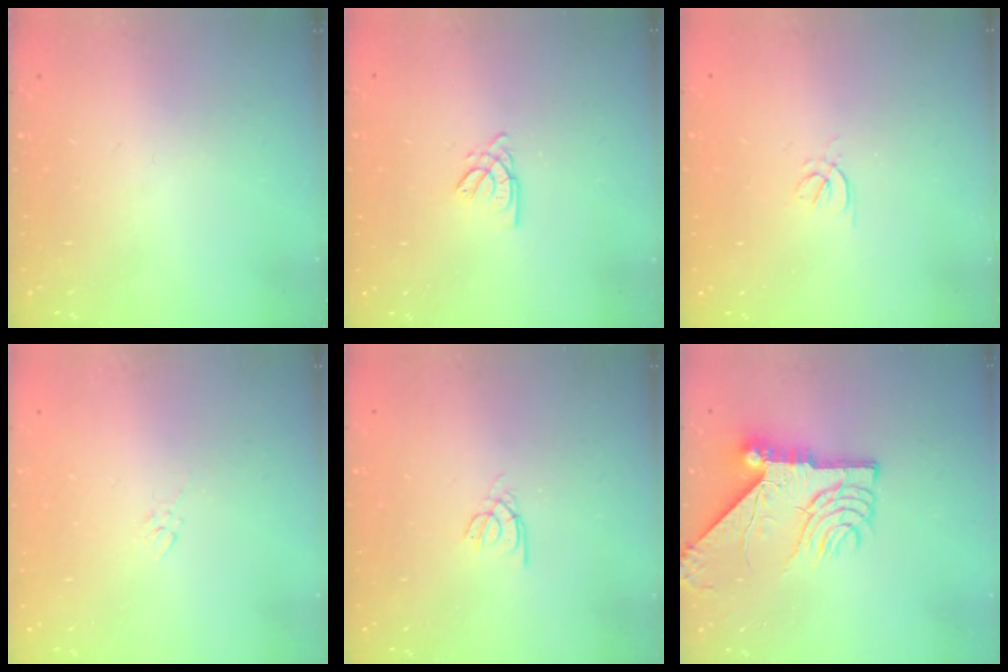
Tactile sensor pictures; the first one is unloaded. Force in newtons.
{"total": 2.6, "press": 2.6, "slide": 0.1}
{"total": 1.7, "press": 1.6, "slide": 0.5}
{"total": 2.7, "press": 2.5, "slide": 0.9}
{"total": 2.1, "press": 2.1, "slide": 0.2}
{"total": 13.8, "press": 13.8, "slide": 1.2}